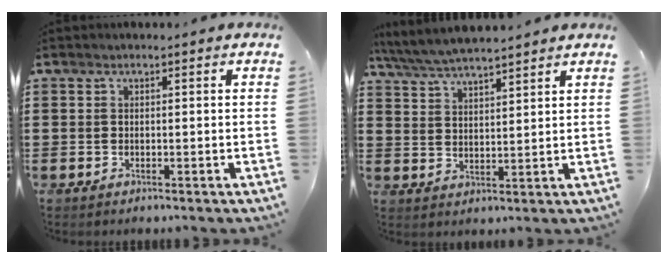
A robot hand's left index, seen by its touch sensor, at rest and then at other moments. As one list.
[{"total": 5.0, "force": [4.7, 0.5, 1.6], "torque": [-0.048, -0.018, 0.084]}]